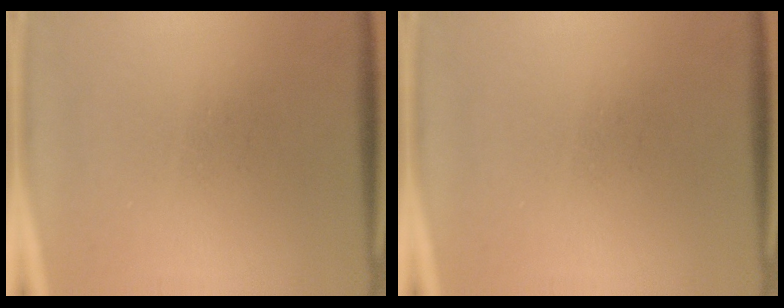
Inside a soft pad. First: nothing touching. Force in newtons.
{"total": 0.0}